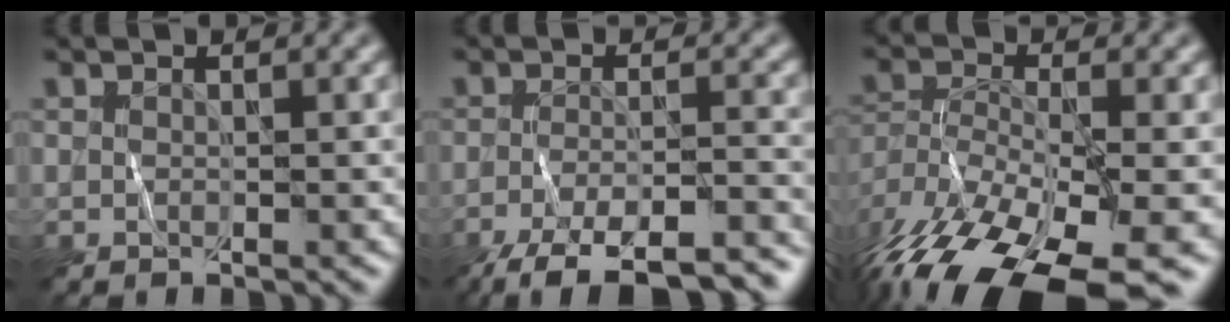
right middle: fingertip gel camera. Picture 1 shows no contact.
{"total": 11.0, "force": [-8.7, 2.8, 6.2], "torque": [-0.102, -0.026, -0.128]}
{"total": 15.1, "force": [-10.4, 5.0, 9.7], "torque": [-0.211, -0.042, -0.162]}